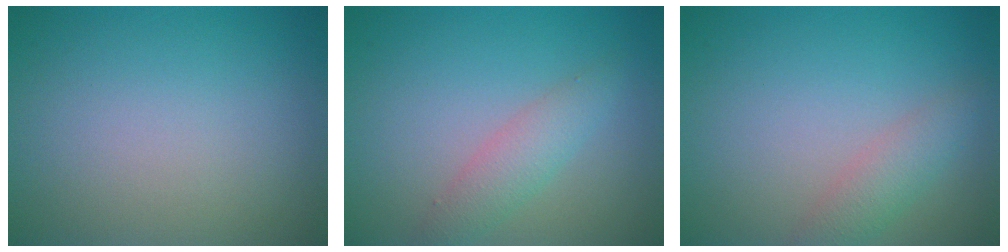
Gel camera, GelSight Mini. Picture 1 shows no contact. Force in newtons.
{"total": 2.5, "press": 2.5, "slide": 0.1}
{"total": 2.3, "press": 2.3, "slide": 0.0}